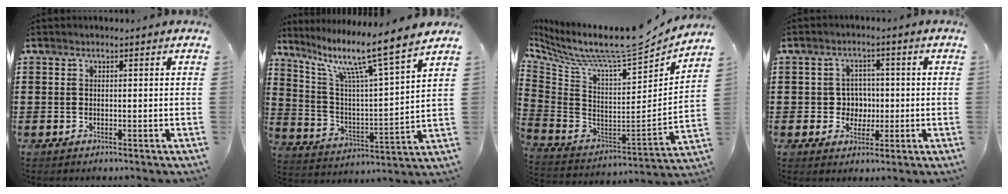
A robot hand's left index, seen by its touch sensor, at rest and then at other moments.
{"total": 10.6, "force": [7.6, -0.1, 7.4], "torque": [-0.156, -0.057, 0.112]}
{"total": 9.8, "force": [8.1, 0.8, 5.5], "torque": [-0.129, -0.070, 0.130]}
{"total": 4.0, "force": [-0.4, 3.7, 1.3], "torque": [-0.034, 0.006, -0.012]}